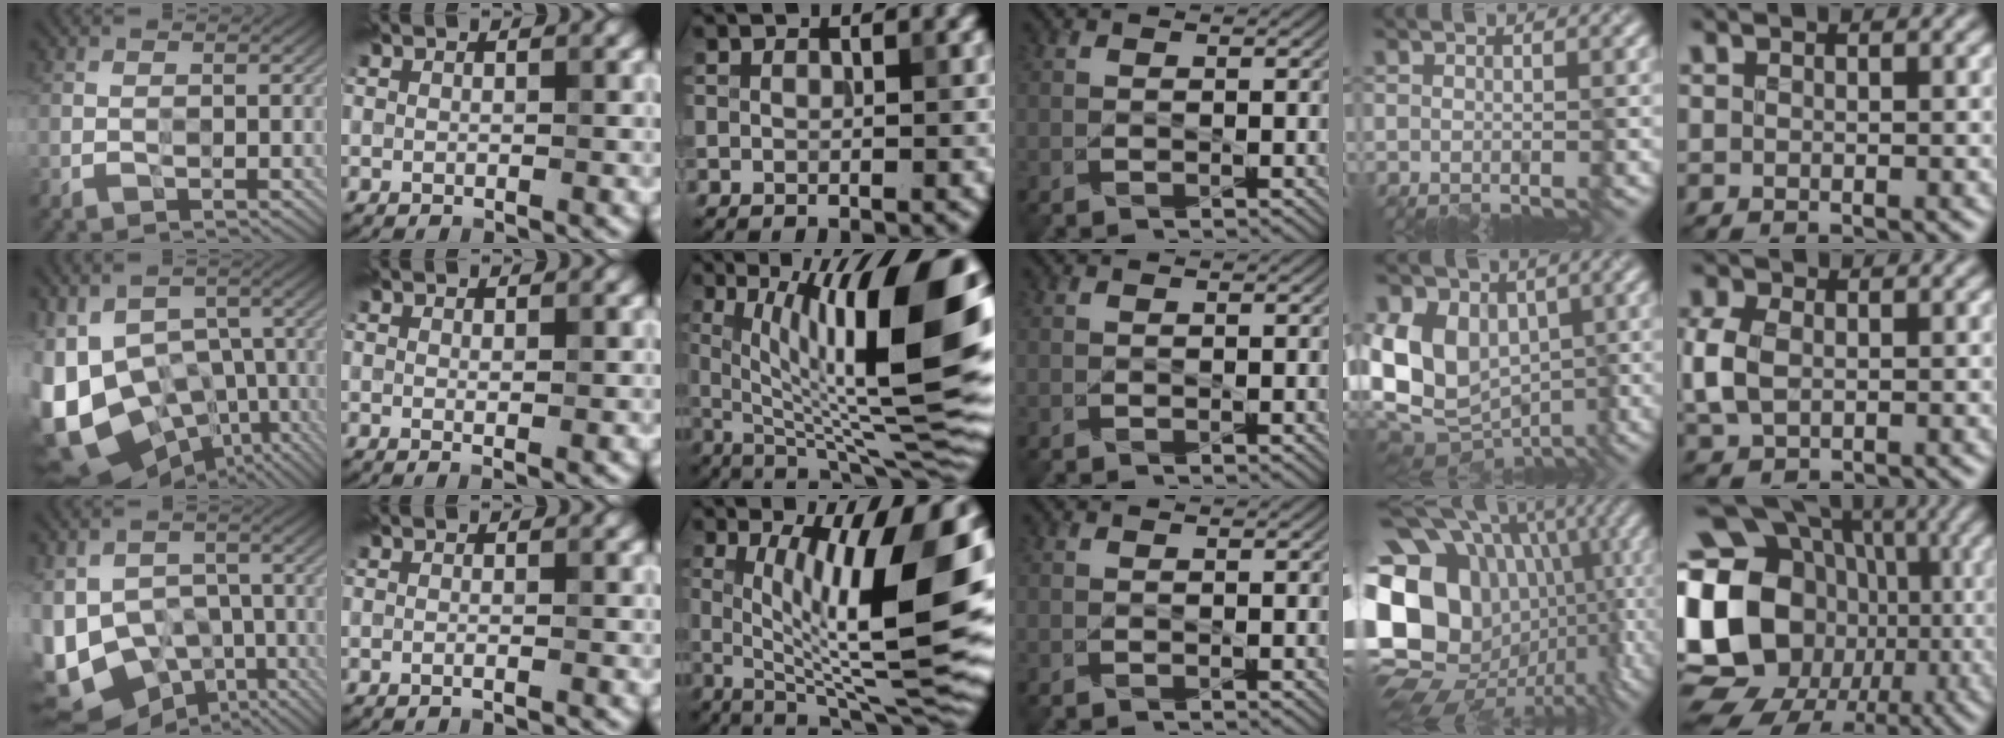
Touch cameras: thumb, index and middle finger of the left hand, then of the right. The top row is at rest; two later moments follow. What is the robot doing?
{"motion": "wipe", "object": "plastic plate"}